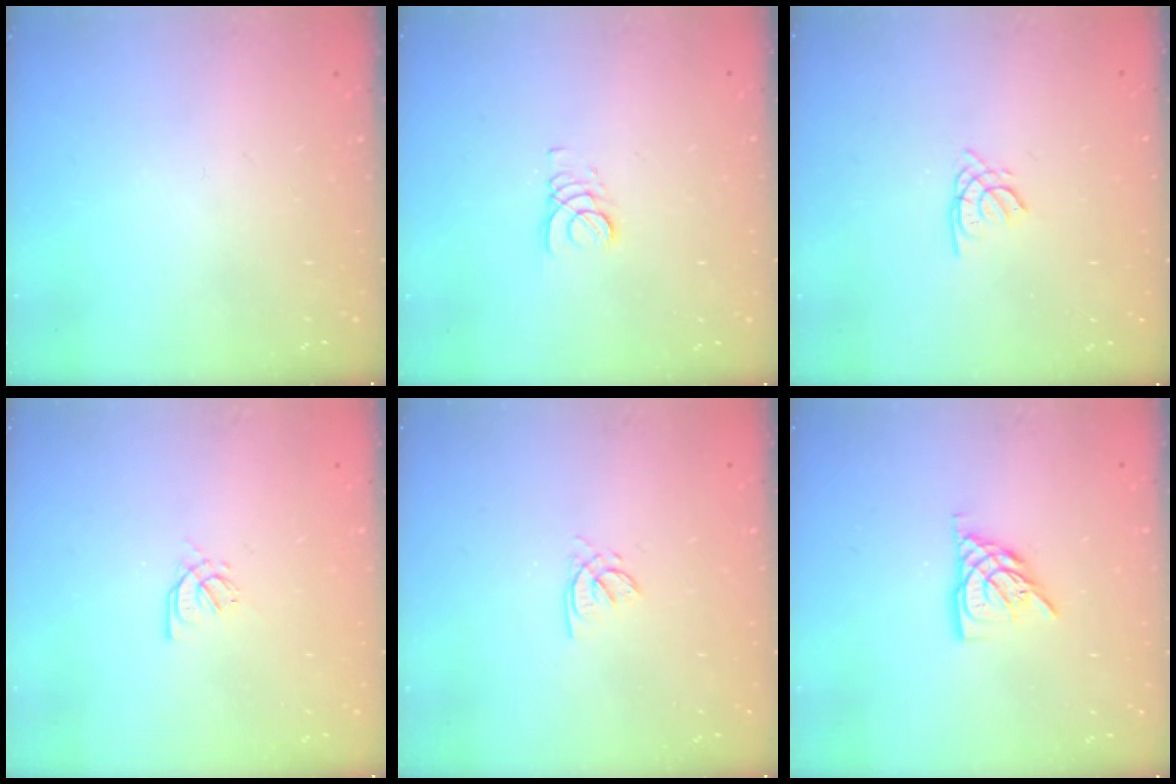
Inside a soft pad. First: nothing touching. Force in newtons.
{"total": 2.7, "press": 2.7, "slide": 0.3}
{"total": 1.7, "press": 1.7, "slide": 0.4}
{"total": 2.4, "press": 2.4, "slide": 0.5}
{"total": 1.4, "press": 1.4, "slide": 0.2}
{"total": 8.3, "press": 8.2, "slide": 0.9}